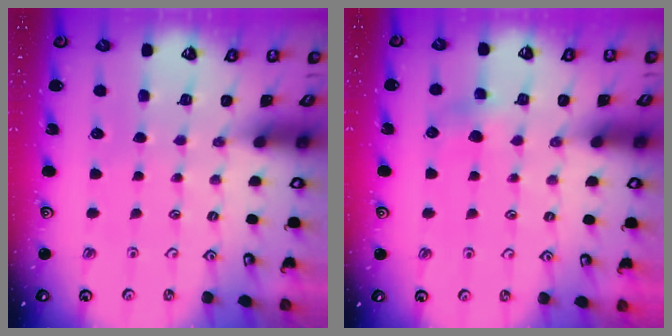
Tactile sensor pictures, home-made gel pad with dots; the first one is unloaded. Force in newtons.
{"total": 3.8, "press": 3.7, "slide": 0.8}